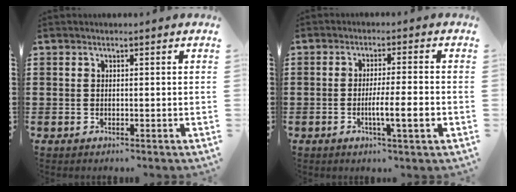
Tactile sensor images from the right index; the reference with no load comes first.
{"total": 5.7, "force": [-1.7, 0.3, 5.4], "torque": [-0.089, -0.008, -0.029]}